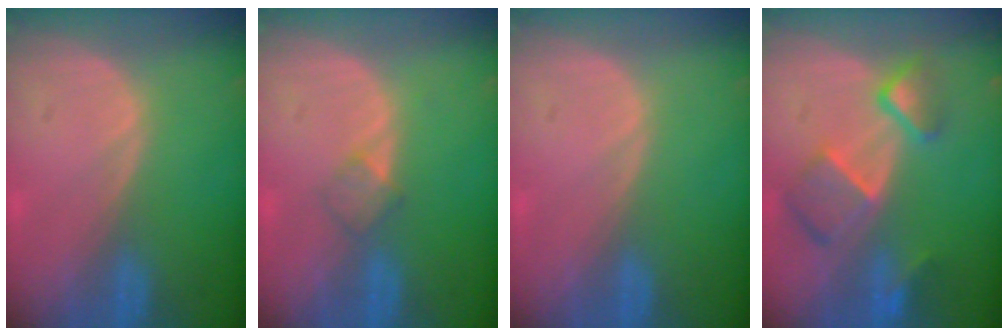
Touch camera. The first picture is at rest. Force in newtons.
{"total": 2.0, "press": 2.0, "slide": 0.2}
{"total": 0.0}
{"total": 7.9, "press": 6.8, "slide": 4.0}